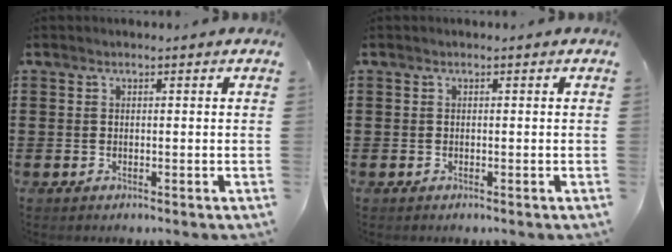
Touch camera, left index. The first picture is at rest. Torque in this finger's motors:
{"motor_torque": [0.00, 0.00, 0.01, 0.00]}